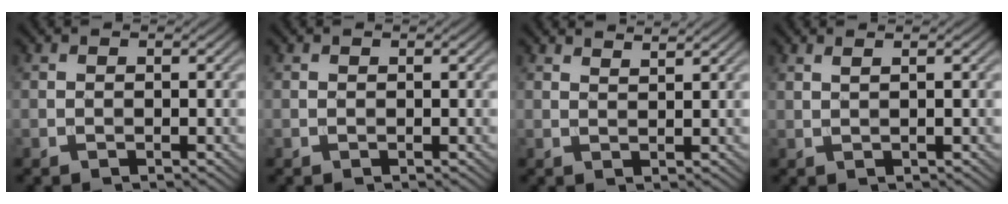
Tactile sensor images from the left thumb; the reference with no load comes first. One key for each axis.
{"total": 0.0}
{"total": 2.1, "fx": 1.9, "fy": 0.2, "fz": 0.9, "tx": -0.019, "ty": -0.002, "tz": 0.035}
{"total": 1.5, "fx": 0.9, "fy": 0.3, "fz": 1.2, "tx": -0.016, "ty": 0.002, "tz": 0.008}